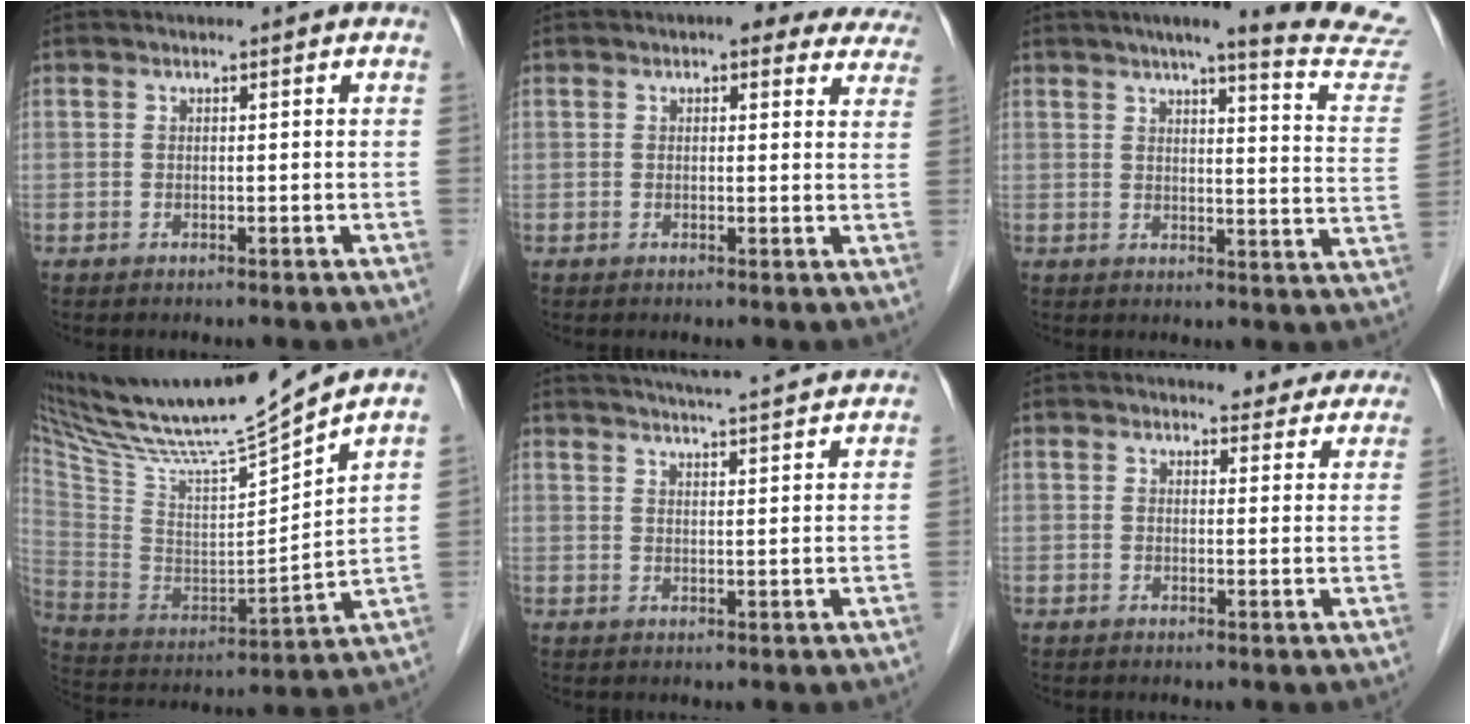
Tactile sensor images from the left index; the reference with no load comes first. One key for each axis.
{"total": 9.3, "fx": 7.8, "fy": 3.6, "fz": 3.6, "tx": -0.014, "ty": 0.006, "tz": 0.067}
{"total": 16.4, "fx": 14.9, "fy": -0.8, "fz": 6.7, "tx": -0.082, "ty": -0.082, "tz": 0.162}
{"total": 22.0, "fx": 19.1, "fy": -0.4, "fz": 10.9, "tx": -0.199, "ty": -0.027, "tz": 0.334}
{"total": 14.0, "fx": 13.2, "fy": -0.2, "fz": 4.7, "tx": -0.080, "ty": 0.000, "tz": 0.166}
{"total": 7.5, "fx": 7.0, "fy": 2.4, "fz": 1.1, "tx": 0.016, "ty": -0.012, "tz": 0.057}